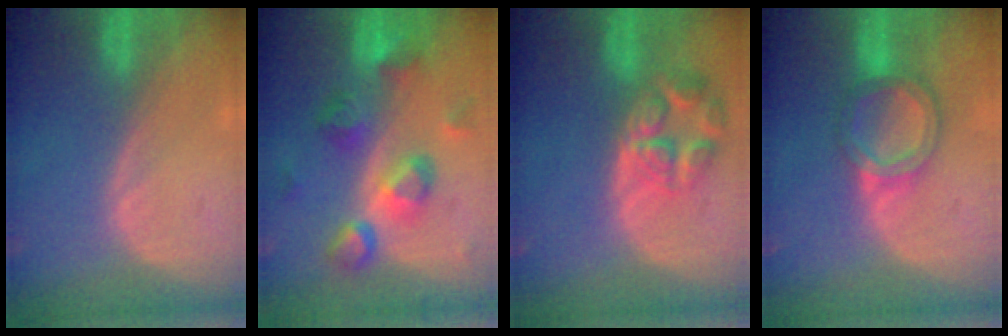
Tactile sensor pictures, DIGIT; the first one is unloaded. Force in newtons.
{"total": 8.8, "press": 8.5, "slide": 2.4}
{"total": 7.8, "press": 7.0, "slide": 3.5}
{"total": 6.0, "press": 5.4, "slide": 2.5}